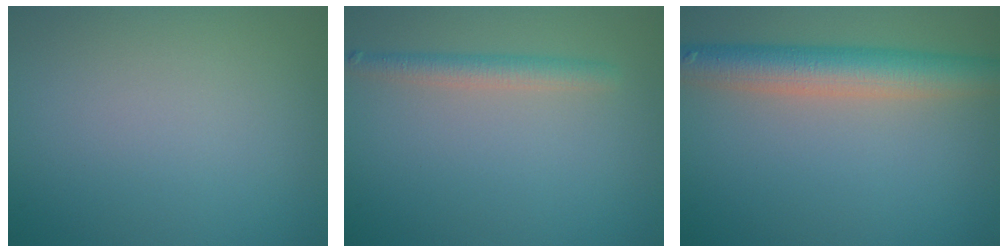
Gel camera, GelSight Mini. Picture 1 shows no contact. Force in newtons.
{"total": 2.3, "press": 2.3, "slide": 0.1}
{"total": 6.1, "press": 6.1, "slide": 0.3}